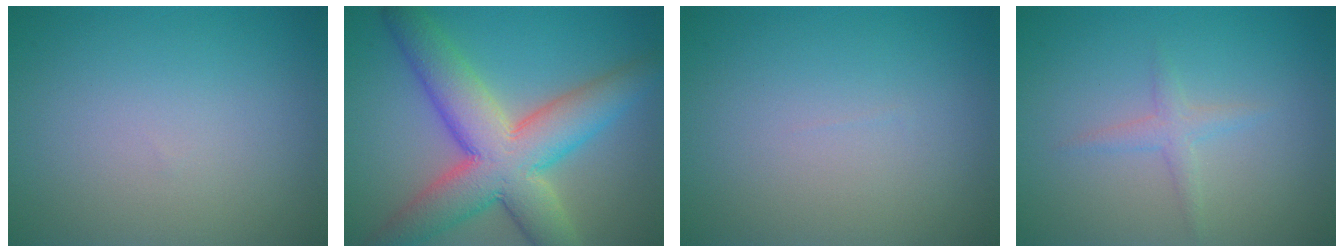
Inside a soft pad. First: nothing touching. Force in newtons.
{"total": 10.1, "press": 10.1, "slide": 0.7}
{"total": 0.0}
{"total": 1.4, "press": 1.4, "slide": 0.0}